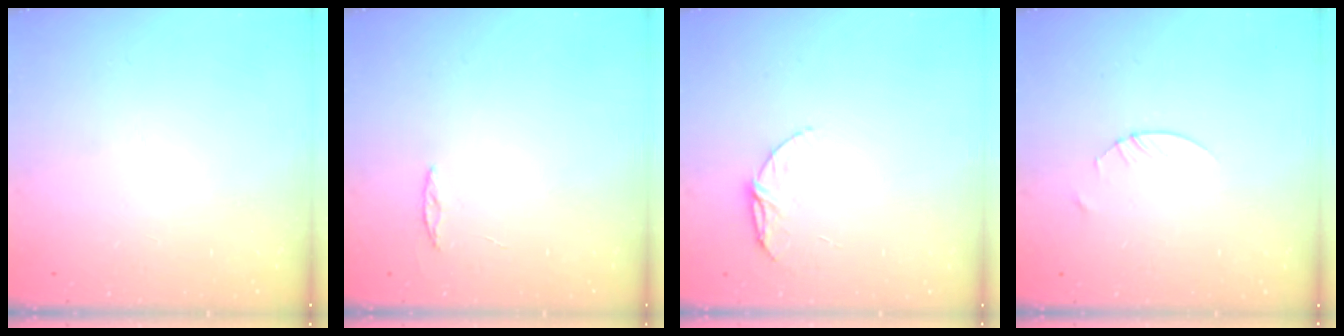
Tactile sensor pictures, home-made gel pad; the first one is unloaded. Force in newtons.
{"total": 2.0, "press": 2.0, "slide": 0.2}
{"total": 7.6, "press": 7.6, "slide": 0.6}
{"total": 1.4, "press": 1.4, "slide": 0.2}